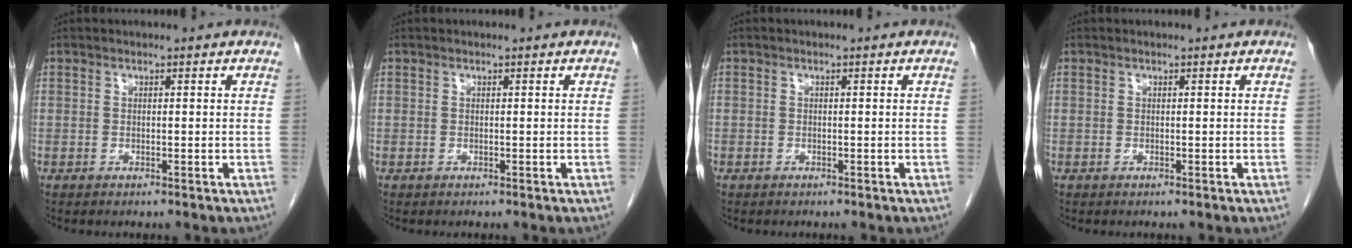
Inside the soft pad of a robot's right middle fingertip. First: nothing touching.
{"total": 0.0}
{"total": 0.0}
{"total": 0.0}